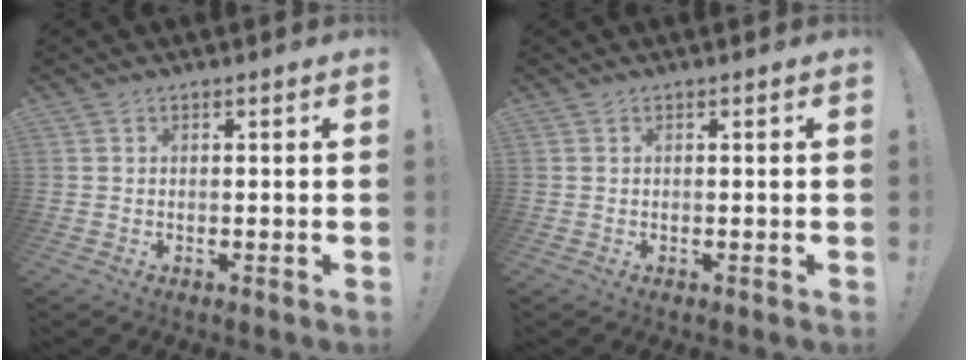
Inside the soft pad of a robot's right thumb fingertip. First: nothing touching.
{"total": 0.0}